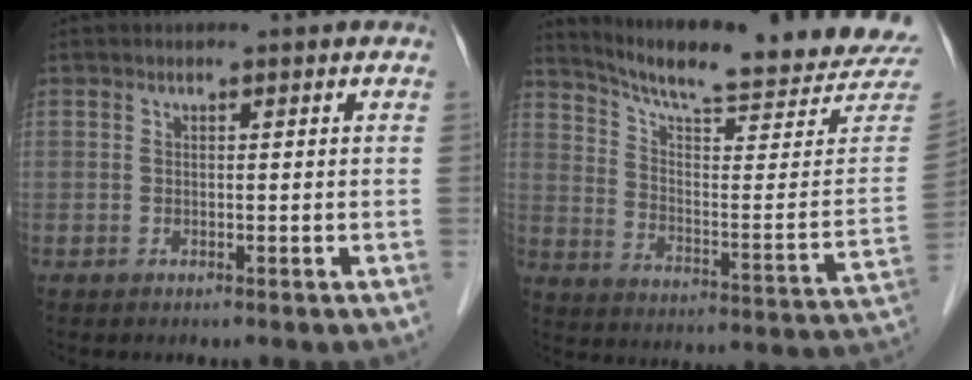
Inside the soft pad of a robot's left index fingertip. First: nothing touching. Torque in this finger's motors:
{"motor_torque": [-0.18, -0.38, 0.15, 0.06]}